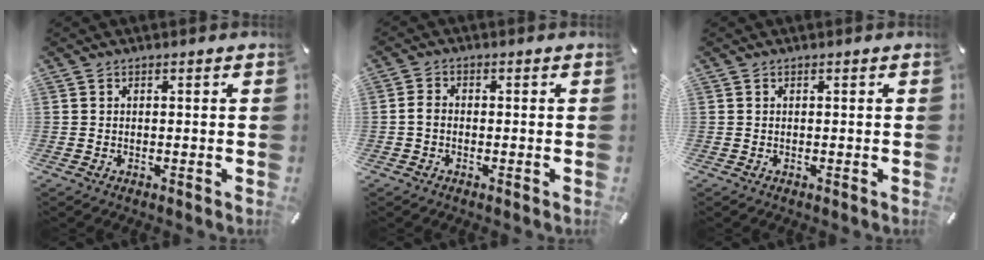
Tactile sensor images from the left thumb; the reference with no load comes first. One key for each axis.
{"total": 2.0, "fx": -0.7, "fy": 1.4, "fz": 1.3, "tx": -0.023, "ty": 0.006, "tz": -0.013}
{"total": 0.0}